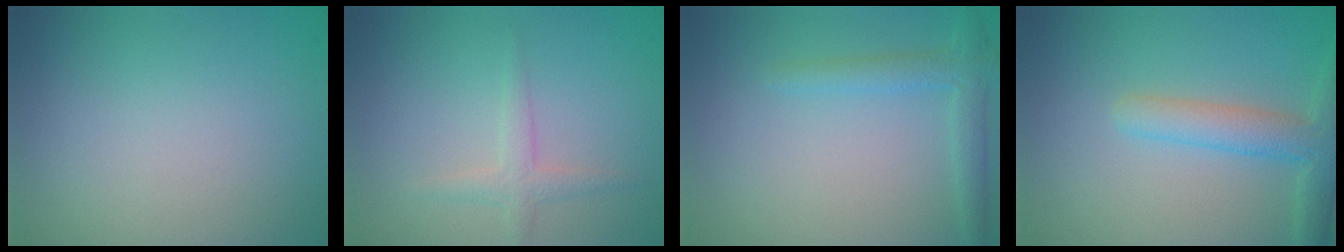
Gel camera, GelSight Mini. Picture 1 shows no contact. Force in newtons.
{"total": 1.7, "press": 1.7, "slide": 0.0}
{"total": 2.3, "press": 2.3, "slide": 0.2}
{"total": 4.0, "press": 3.9, "slide": 0.3}